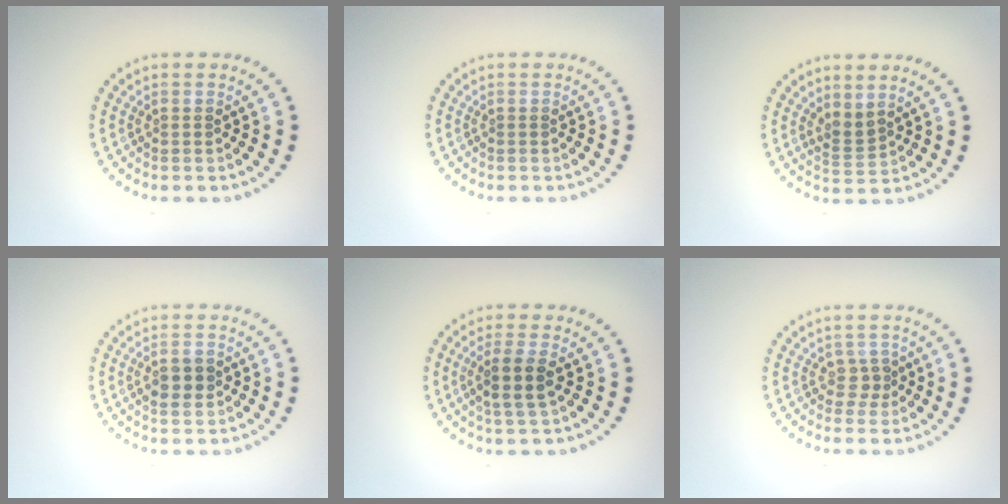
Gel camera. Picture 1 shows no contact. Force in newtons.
{"total": 0.0}
{"total": 1.9, "press": 1.4, "slide": 1.3}
{"total": 2.1, "press": 2.1, "slide": 0.1}
{"total": 2.8, "press": 2.5, "slide": 1.2}
{"total": 1.3, "press": 1.0, "slide": 0.8}